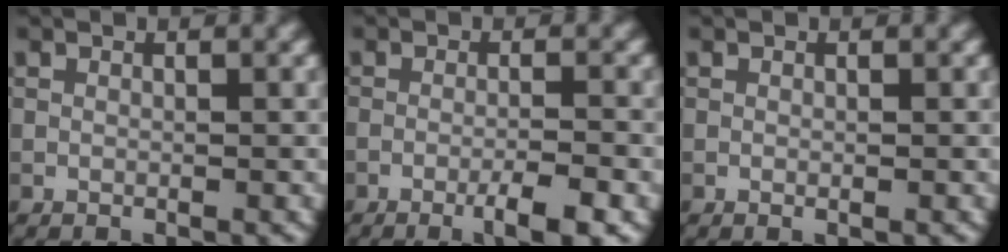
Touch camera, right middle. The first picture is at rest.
{"total": 3.6, "force": [-1.8, 0.6, 3.0], "torque": [-0.047, 0.001, -0.034]}
{"total": 0.0}